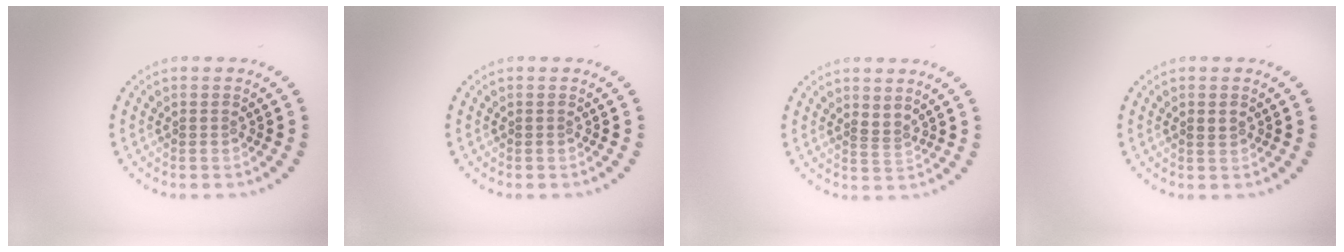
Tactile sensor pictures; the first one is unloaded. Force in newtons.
{"total": 0.0}
{"total": 1.2, "press": 0.5, "slide": 1.0}
{"total": 0.8, "press": 0.8, "slide": 0.2}